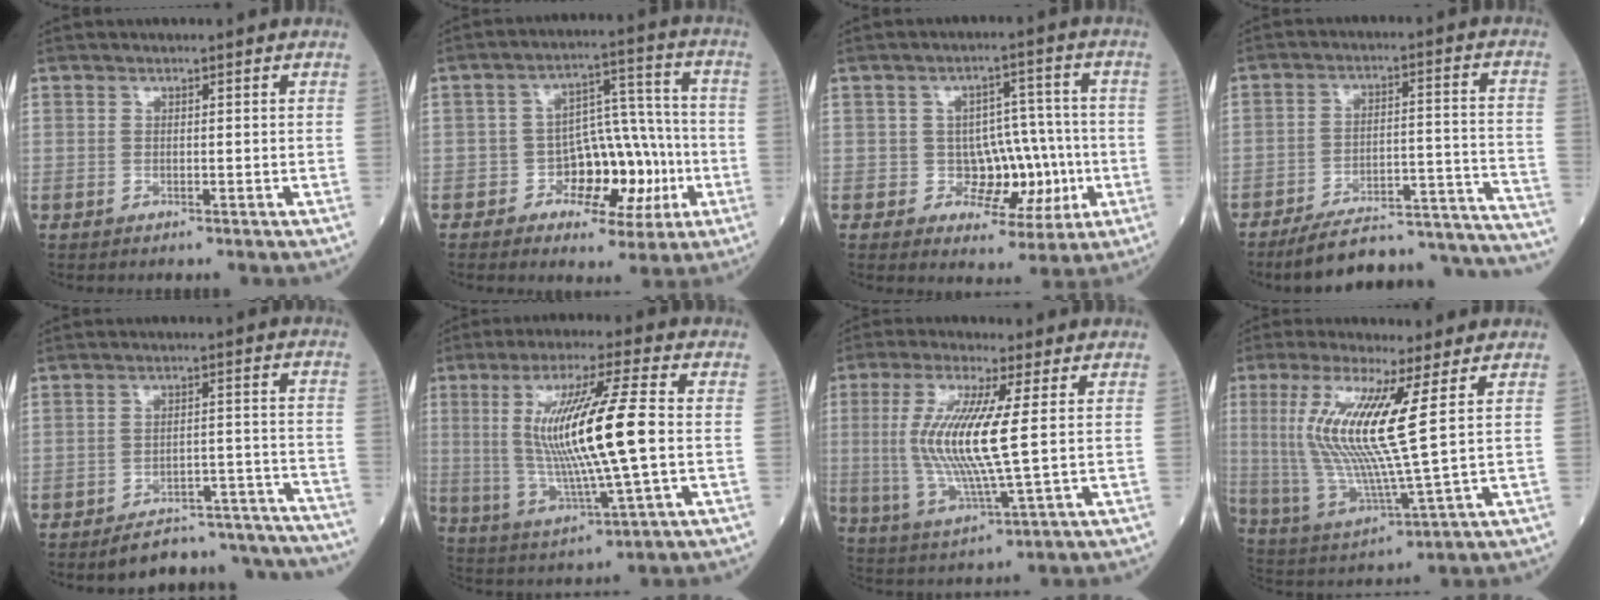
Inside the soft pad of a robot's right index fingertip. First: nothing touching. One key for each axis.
{"total": 10.3, "fx": -2.8, "fy": 6.4, "fz": 7.6, "tx": -0.100, "ty": 0.033, "tz": -0.032}
{"total": 7.8, "fx": -1.2, "fy": 5.8, "fz": 5.1, "tx": -0.049, "ty": 0.024, "tz": -0.004}
{"total": 24.4, "fx": -23.3, "fy": 1.7, "fz": 7.1, "tx": -0.041, "ty": 0.017, "tz": -0.313}
{"total": 17.2, "fx": -16.8, "fy": 2.5, "fz": 2.9, "tx": -0.004, "ty": 0.029, "tz": -0.211}
{"total": 15.7, "fx": 0.8, "fy": 0.3, "fz": 15.6, "tx": -0.306, "ty": -0.005, "tz": 0.016}
{"total": 12.7, "fx": 1.2, "fy": 0.8, "fz": 12.6, "tx": -0.274, "ty": -0.010, "tz": 0.023}
{"total": 14.3, "fx": 3.4, "fy": 0.1, "fz": 13.8, "tx": -0.306, "ty": -0.015, "tz": 0.066}